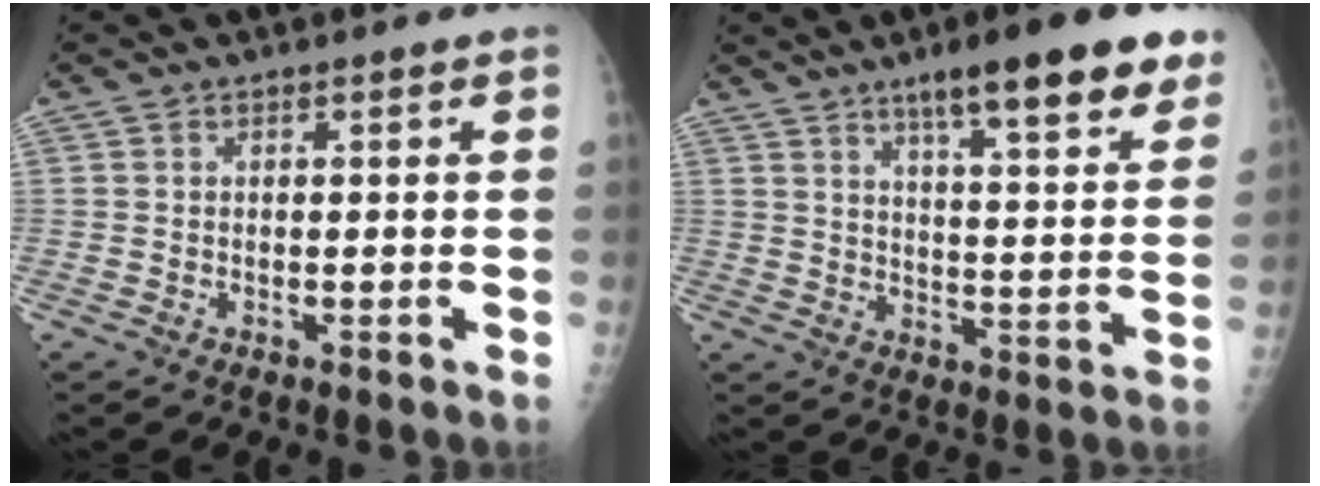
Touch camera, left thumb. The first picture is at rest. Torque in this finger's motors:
{"motor_torque": [2.14, 0.76, 1.22, -0.90, 0.20]}